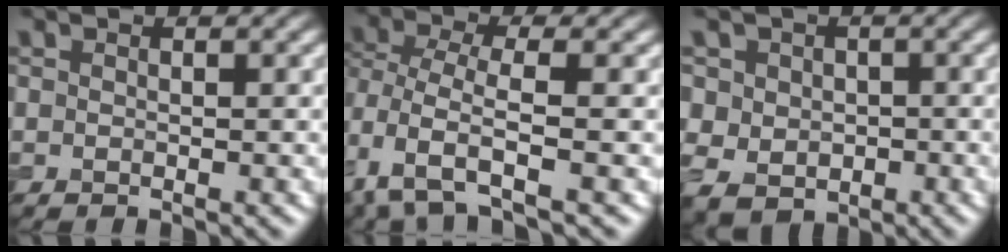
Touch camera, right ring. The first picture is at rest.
{"total": 4.8, "force": [-1.6, 2.1, 4.0], "torque": [-0.095, -0.001, -0.040]}
{"total": 5.2, "force": [0.5, 4.8, 1.8], "torque": [-0.036, 0.008, -0.008]}